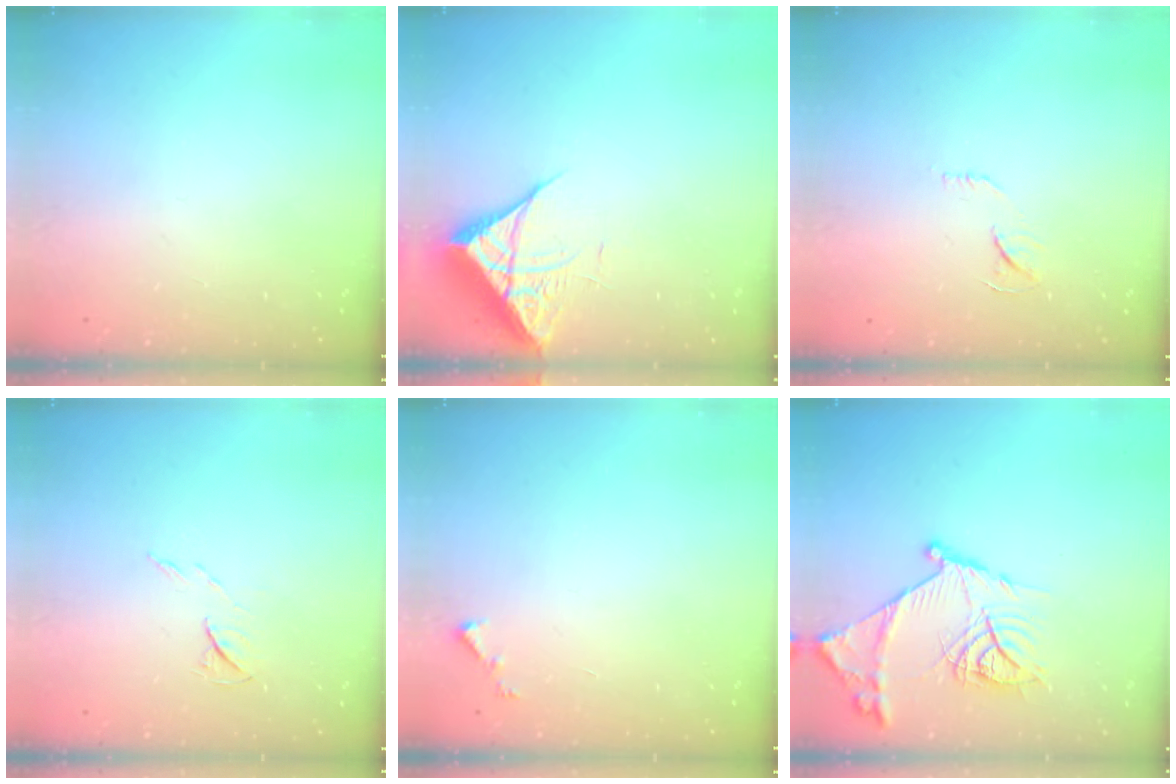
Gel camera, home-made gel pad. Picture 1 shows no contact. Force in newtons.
{"total": 7.3, "press": 7.2, "slide": 0.3}
{"total": 6.1, "press": 6.1, "slide": 0.3}
{"total": 5.0, "press": 5.0, "slide": 0.7}
{"total": 3.3, "press": 3.3, "slide": 0.3}
{"total": 18.1, "press": 18.0, "slide": 1.7}